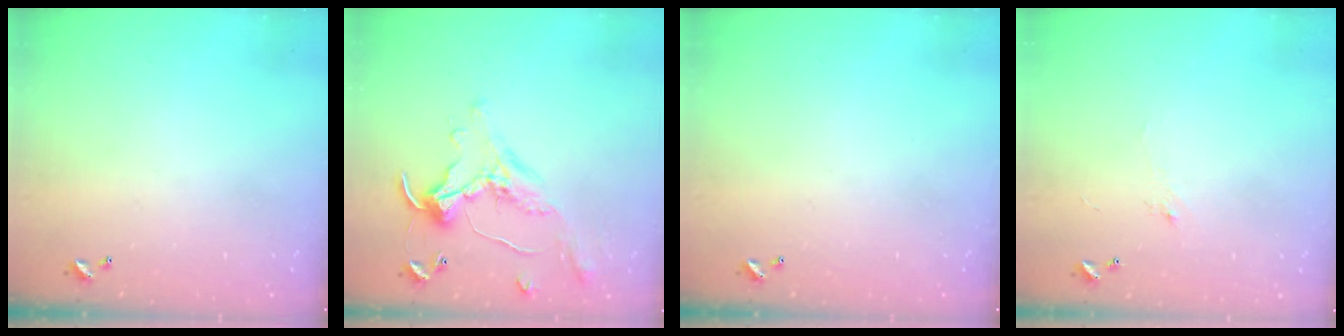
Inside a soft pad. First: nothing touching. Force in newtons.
{"total": 0.0}
{"total": 0.0}
{"total": 1.2, "press": 0.8, "slide": 0.8}